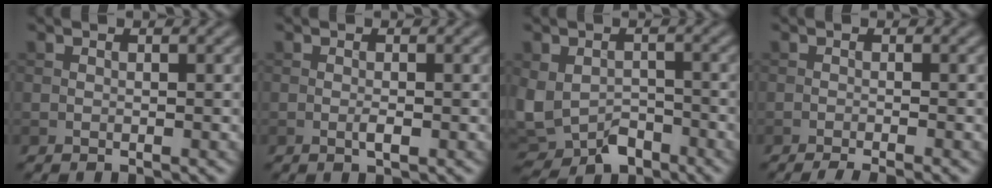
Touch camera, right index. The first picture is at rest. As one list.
[{"total": 1.0, "force": [-0.4, 0.2, 0.9], "torque": [-0.018, -0.001, -0.007]}, {"total": 6.1, "force": [-3.1, 3.9, 3.4], "torque": [-0.068, -0.015, -0.055]}, {"total": 2.8, "force": [-2.0, 0.4, 2.0], "torque": [-0.029, 0.004, -0.038]}]